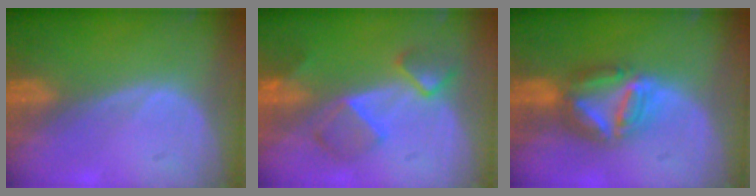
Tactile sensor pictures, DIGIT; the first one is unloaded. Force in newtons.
{"total": 5.6, "press": 5.6, "slide": 0.6}
{"total": 7.4, "press": 6.5, "slide": 3.6}